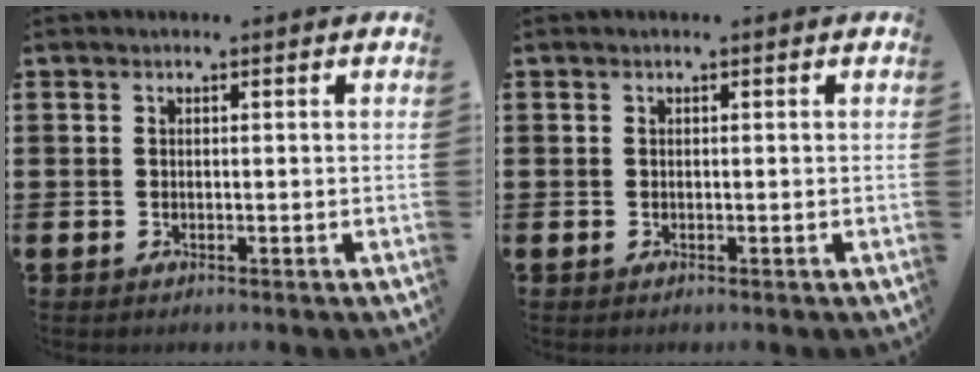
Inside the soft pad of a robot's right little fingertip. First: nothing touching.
{"total": 0.0}